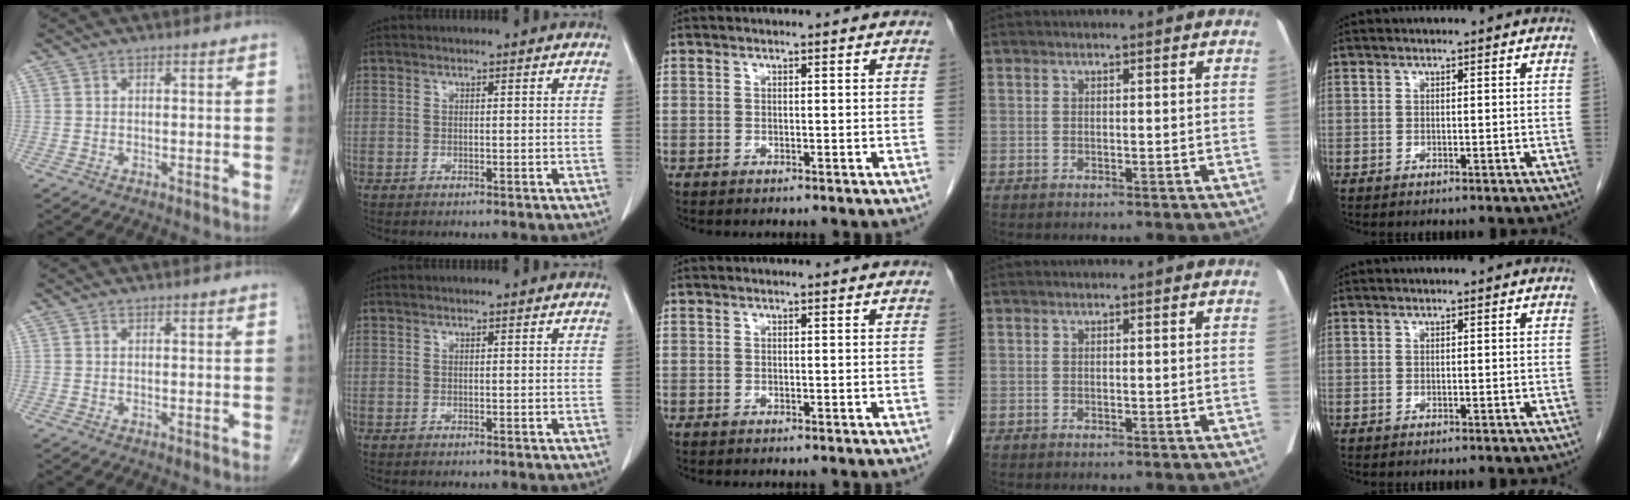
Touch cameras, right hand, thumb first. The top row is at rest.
{}